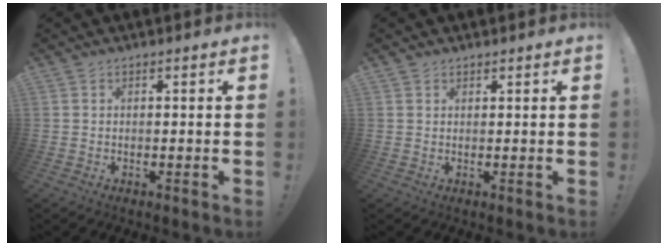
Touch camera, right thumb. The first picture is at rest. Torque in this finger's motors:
{"motor_torque": [-0.09, -0.22, -0.04, 0.02, 0.12]}